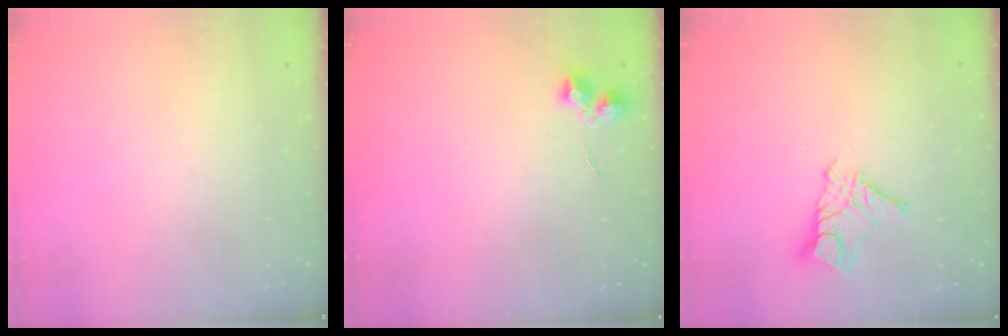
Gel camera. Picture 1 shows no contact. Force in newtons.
{"total": 6.5, "press": 6.5, "slide": 0.5}
{"total": 9.3, "press": 9.3, "slide": 0.7}